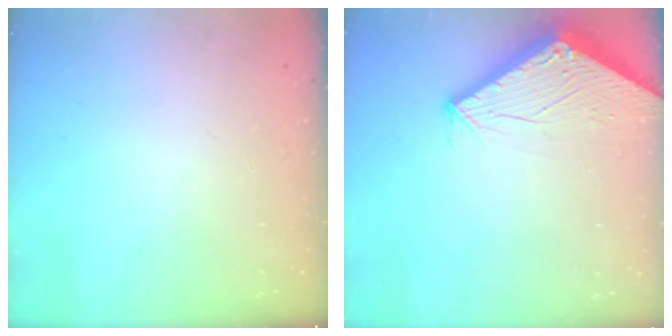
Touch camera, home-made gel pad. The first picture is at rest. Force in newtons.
{"total": 2.7, "press": 2.7, "slide": 0.1}